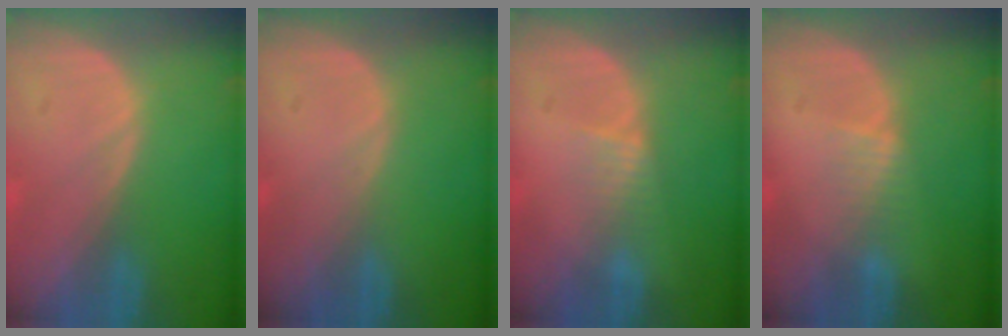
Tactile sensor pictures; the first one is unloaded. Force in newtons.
{"total": 0.0}
{"total": 2.3, "press": 2.1, "slide": 1.0}
{"total": 1.9, "press": 1.9, "slide": 0.2}